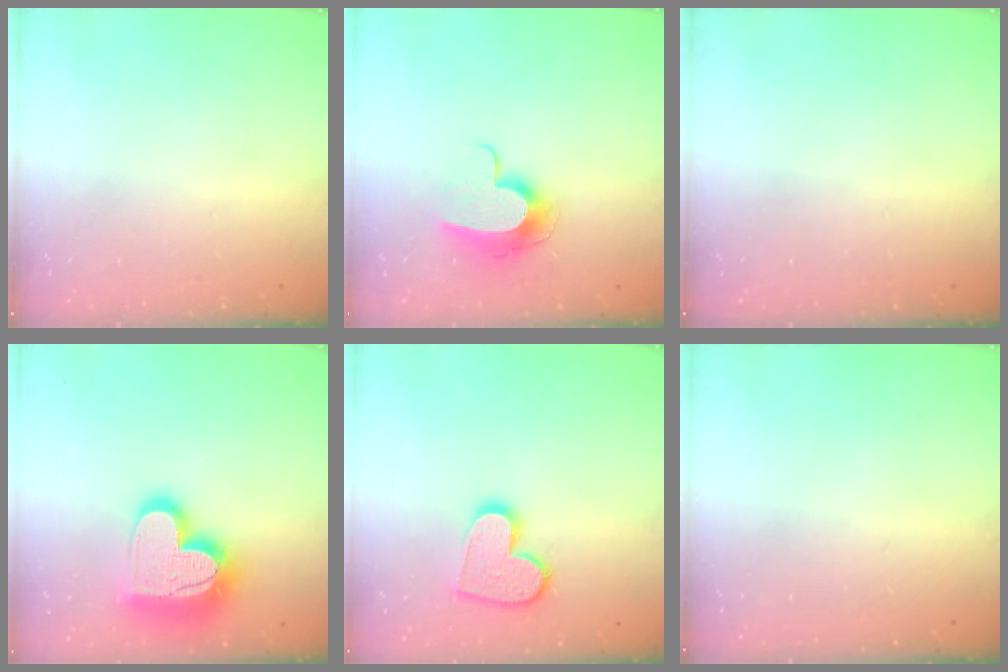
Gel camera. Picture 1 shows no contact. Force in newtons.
{"total": 9.9, "press": 9.9, "slide": 0.4}
{"total": 0.0}
{"total": 21.1, "press": 21.0, "slide": 1.9}
{"total": 12.7, "press": 12.6, "slide": 1.0}
{"total": 0.0}